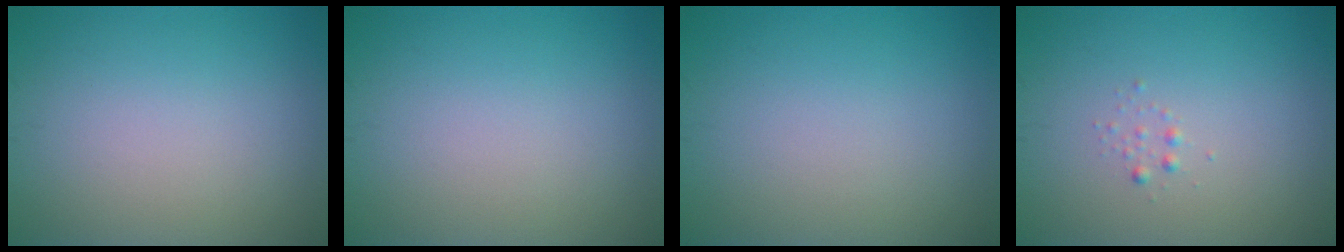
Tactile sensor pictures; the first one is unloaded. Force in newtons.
{"total": 0.0}
{"total": 0.0}
{"total": 0.6, "press": 0.6, "slide": 0.0}